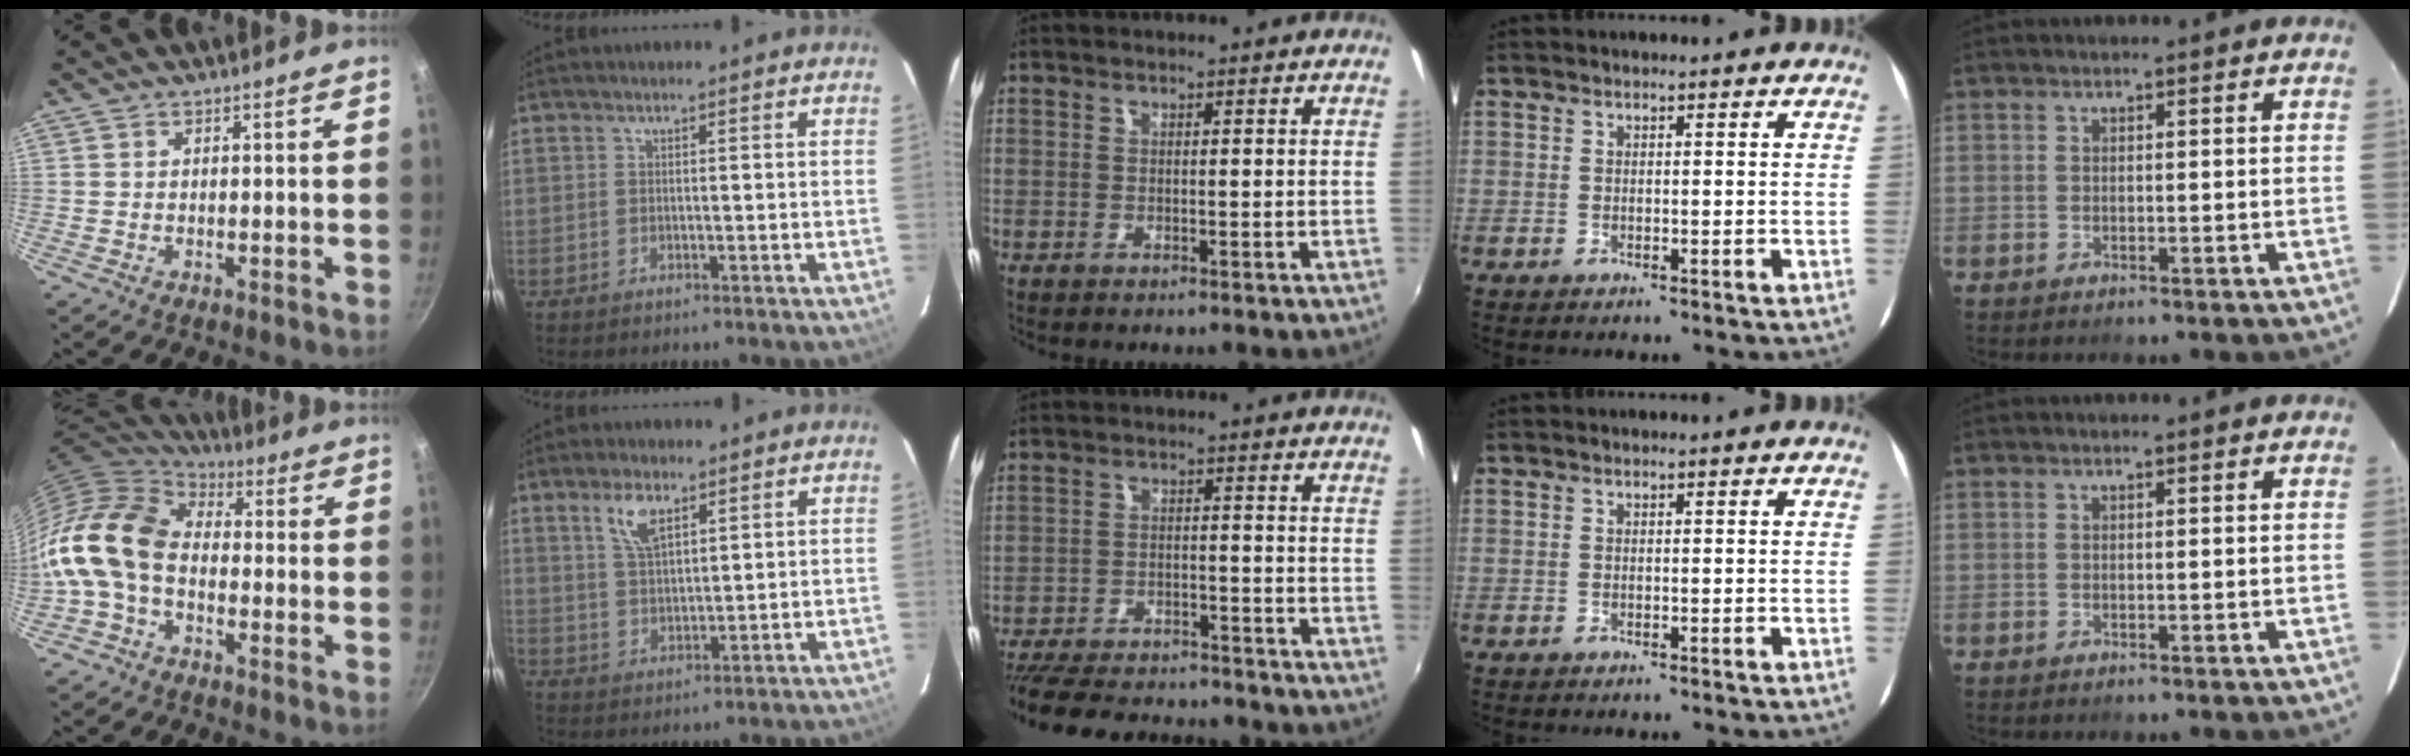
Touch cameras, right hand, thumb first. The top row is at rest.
{"thumb": {"total": 14.9, "force": [-2.8, 10.1, 10.6], "torque": [-0.190, 0.040, -0.080]}, "index": {"total": 6.2, "force": [3.6, 2.7, 4.4], "torque": [-0.084, 0.007, 0.073]}, "middle": {"total": 20.5, "force": [-17.7, 6.3, 8.2], "torque": [-0.187, -0.013, -0.253]}}